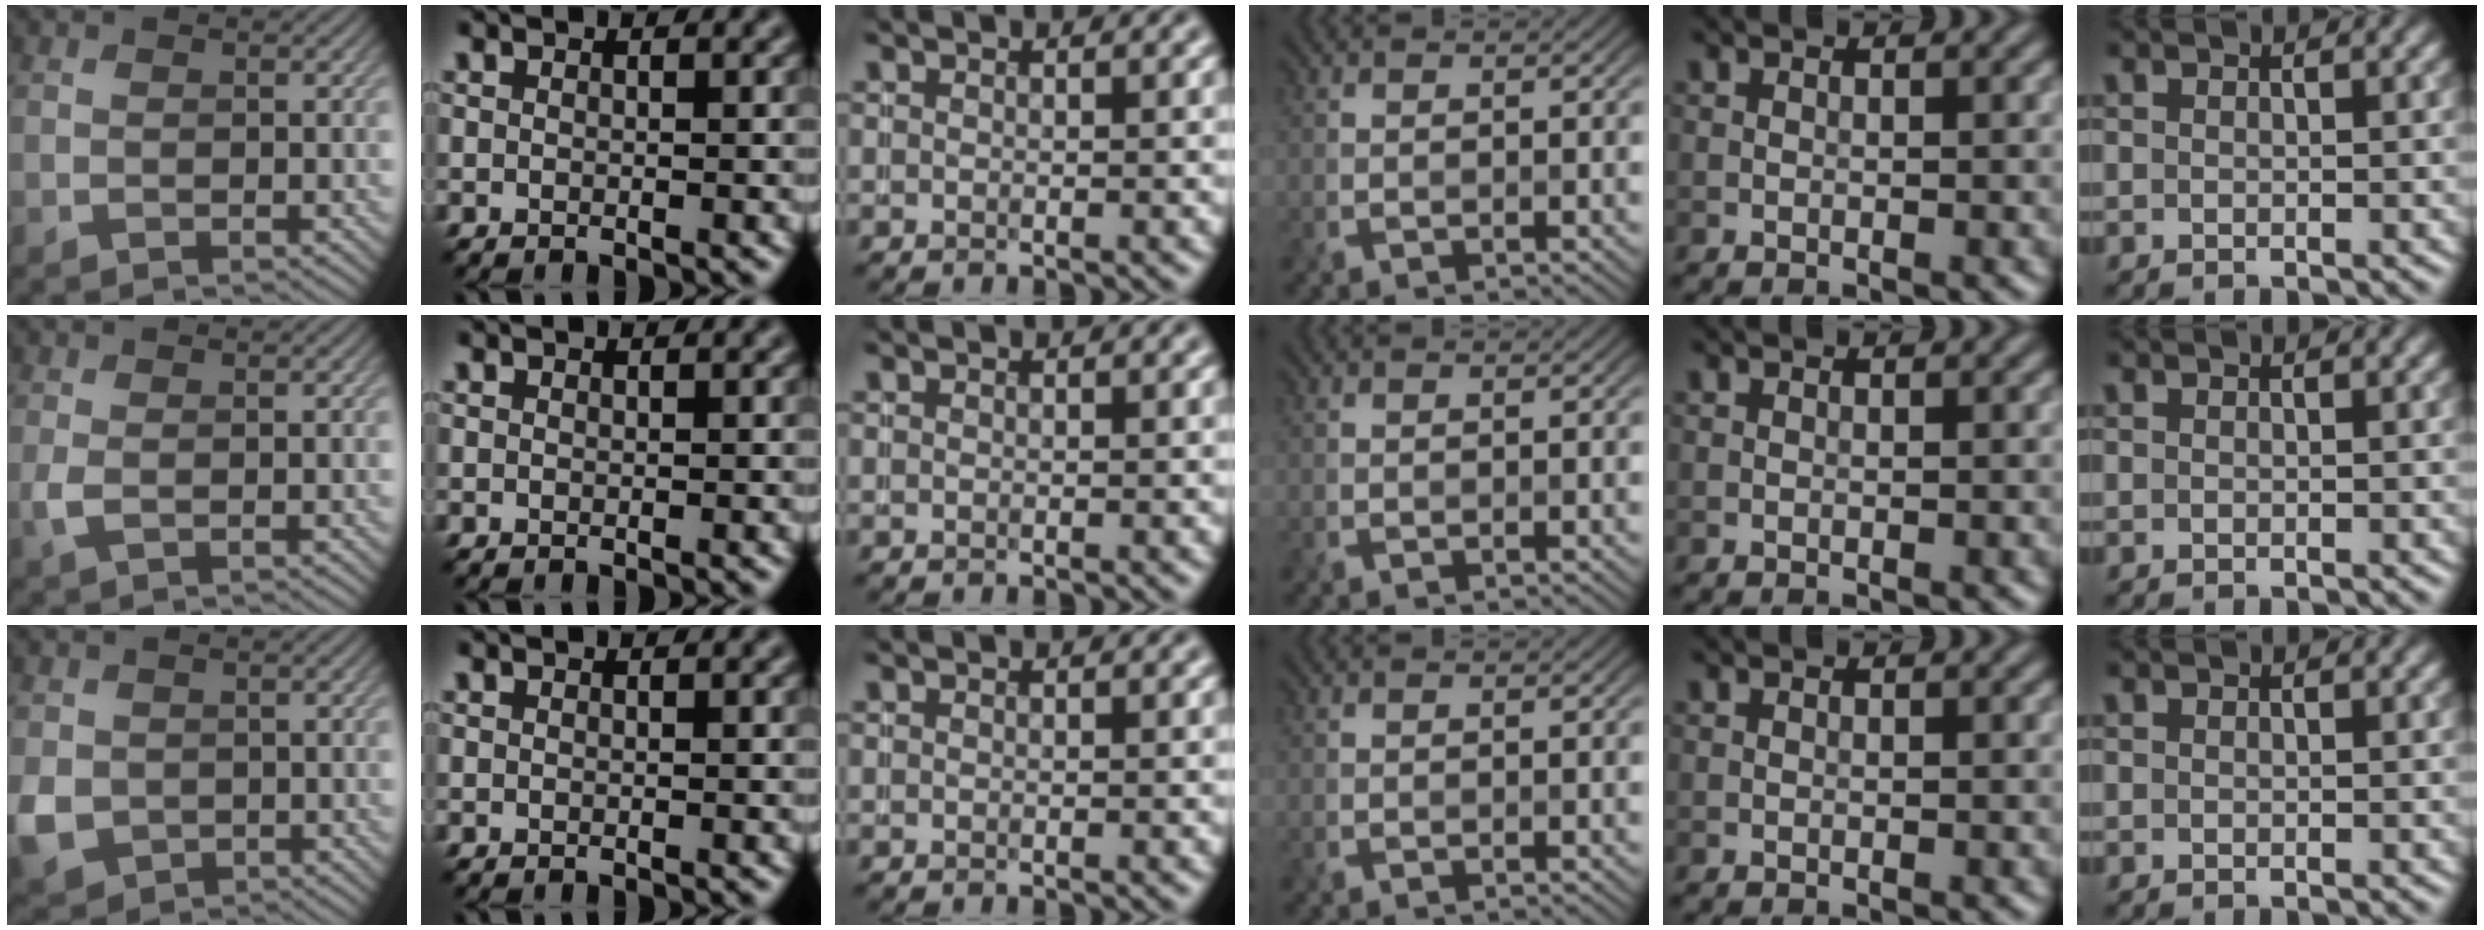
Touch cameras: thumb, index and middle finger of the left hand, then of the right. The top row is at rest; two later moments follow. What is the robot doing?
{"motion": "insert", "object": "file holder"}